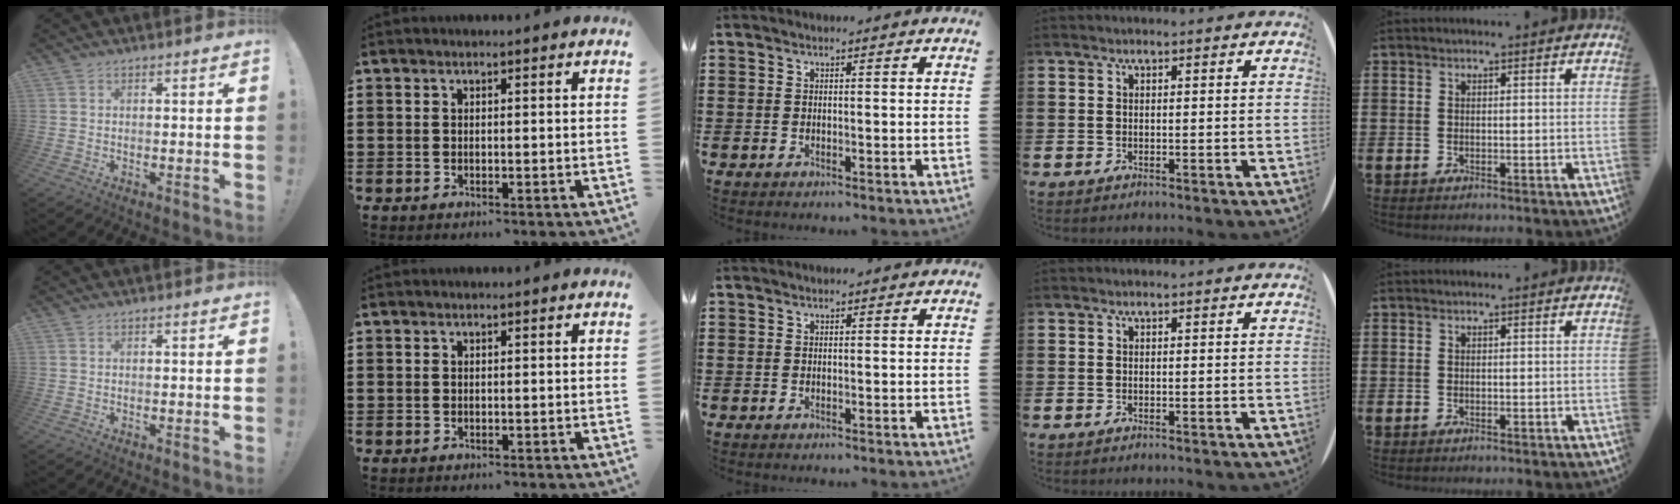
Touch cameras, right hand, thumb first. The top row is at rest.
{}